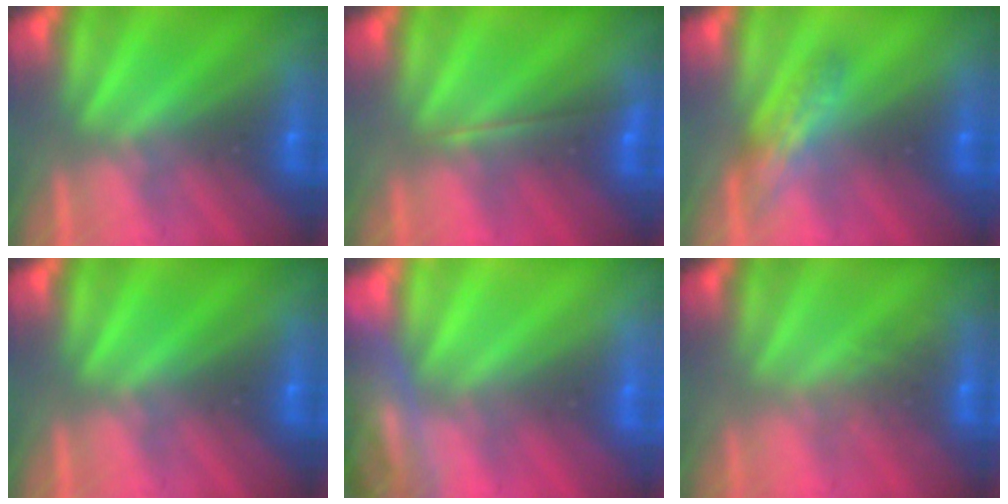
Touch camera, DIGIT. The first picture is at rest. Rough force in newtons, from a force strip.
{"total": 1.8}
{"total": 2.5}
{"total": 0.0}
{"total": 7.4}
{"total": 2.6}